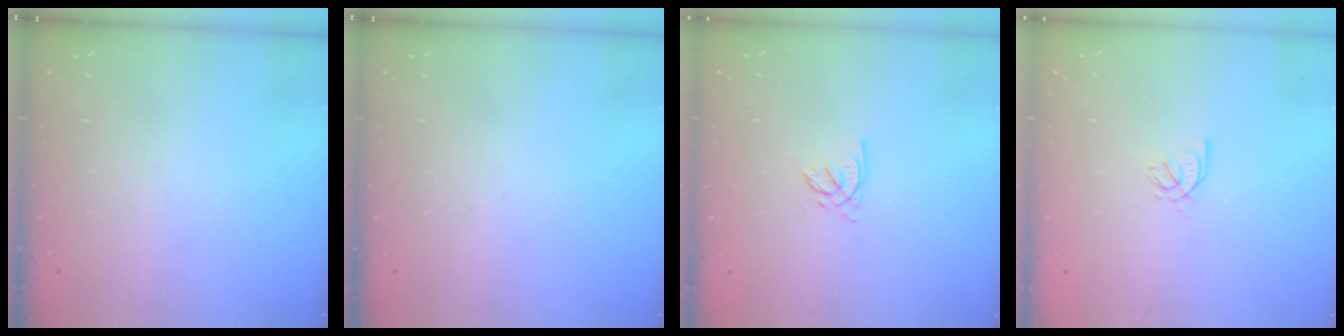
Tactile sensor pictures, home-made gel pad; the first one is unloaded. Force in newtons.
{"total": 0.0}
{"total": 2.6, "press": 2.6, "slide": 0.2}
{"total": 1.7, "press": 1.6, "slide": 0.5}